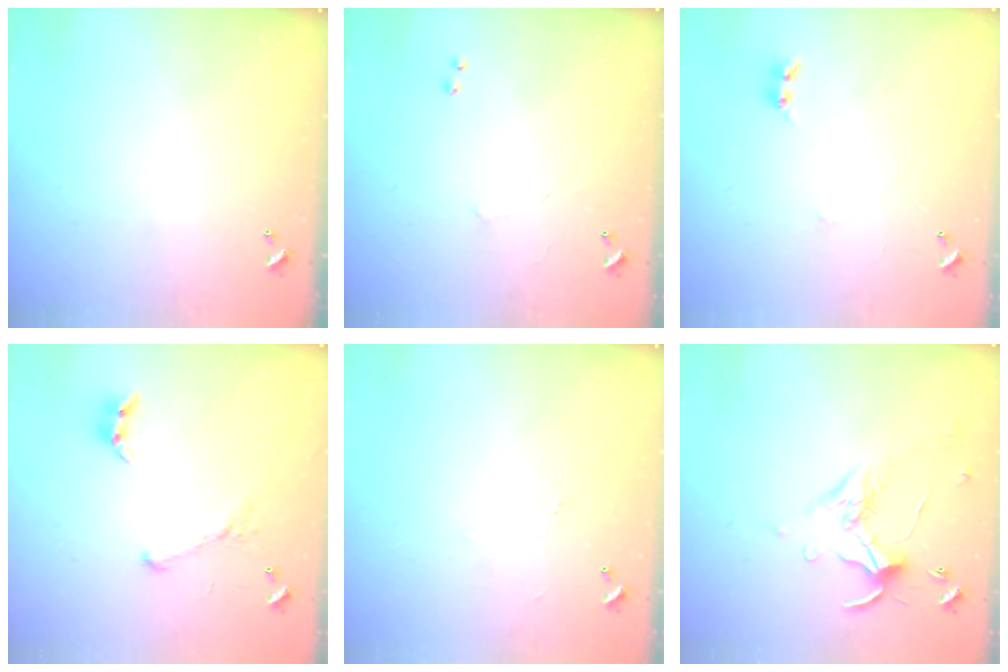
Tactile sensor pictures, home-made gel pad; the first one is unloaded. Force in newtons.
{"total": 2.5, "press": 2.4, "slide": 0.4}
{"total": 2.5, "press": 2.4, "slide": 0.4}
{"total": 2.0, "press": 2.0, "slide": 0.4}
{"total": 1.6, "press": 1.5, "slide": 0.5}
{"total": 0.7, "press": 0.6, "slide": 0.4}